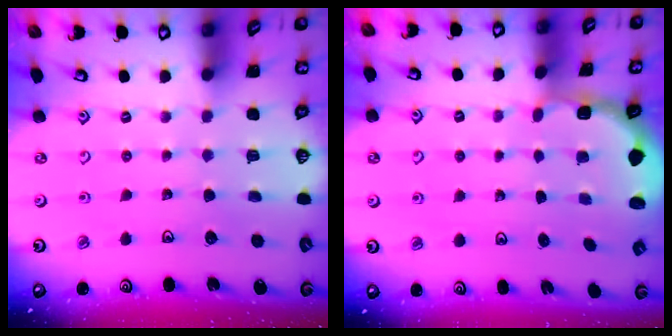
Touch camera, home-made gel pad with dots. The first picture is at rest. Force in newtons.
{"total": 1.9, "press": 1.8, "slide": 0.7}